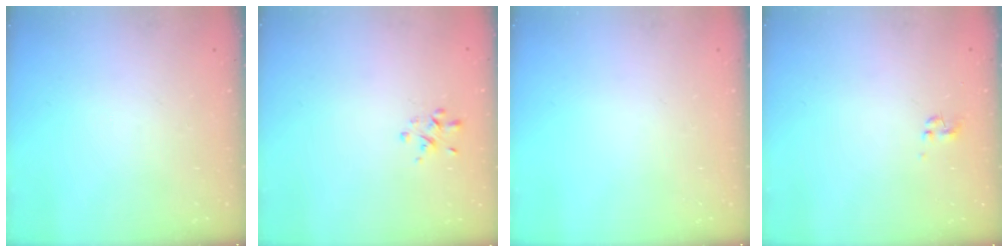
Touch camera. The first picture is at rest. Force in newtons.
{"total": 2.0, "press": 1.9, "slide": 0.6}
{"total": 0.0}
{"total": 0.0}